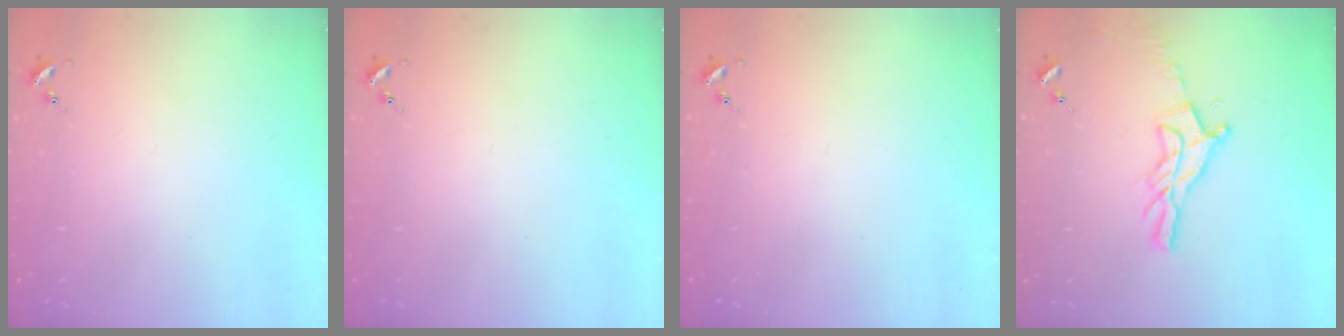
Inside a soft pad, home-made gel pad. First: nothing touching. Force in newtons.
{"total": 0.0}
{"total": 0.0}
{"total": 11.0, "press": 11.0, "slide": 0.5}